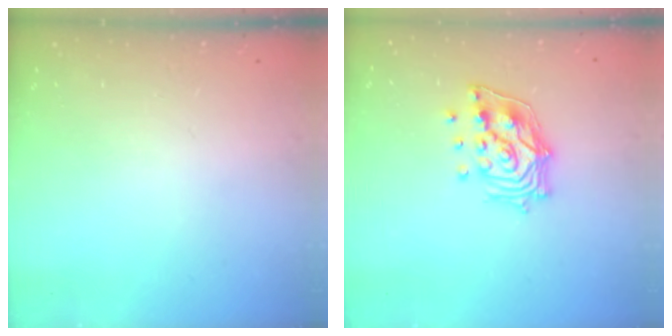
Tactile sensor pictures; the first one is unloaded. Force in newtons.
{"total": 13.9, "press": 13.8, "slide": 1.8}